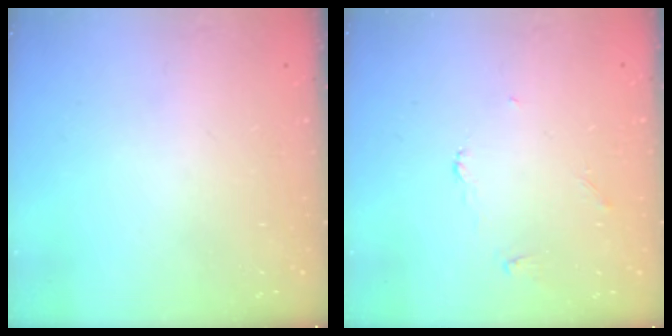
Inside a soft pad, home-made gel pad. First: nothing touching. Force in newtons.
{"total": 2.7, "press": 2.7, "slide": 0.3}